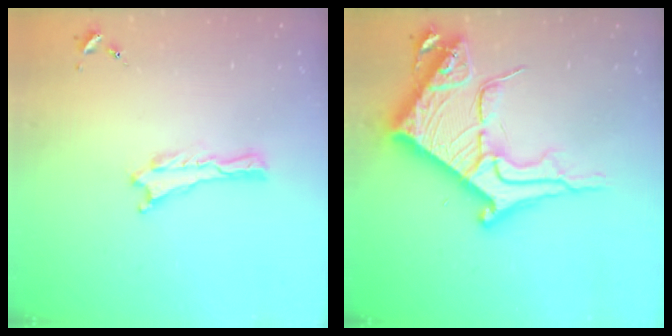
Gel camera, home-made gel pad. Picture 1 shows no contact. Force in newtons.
{"total": 13.9, "press": 13.9, "slide": 1.5}